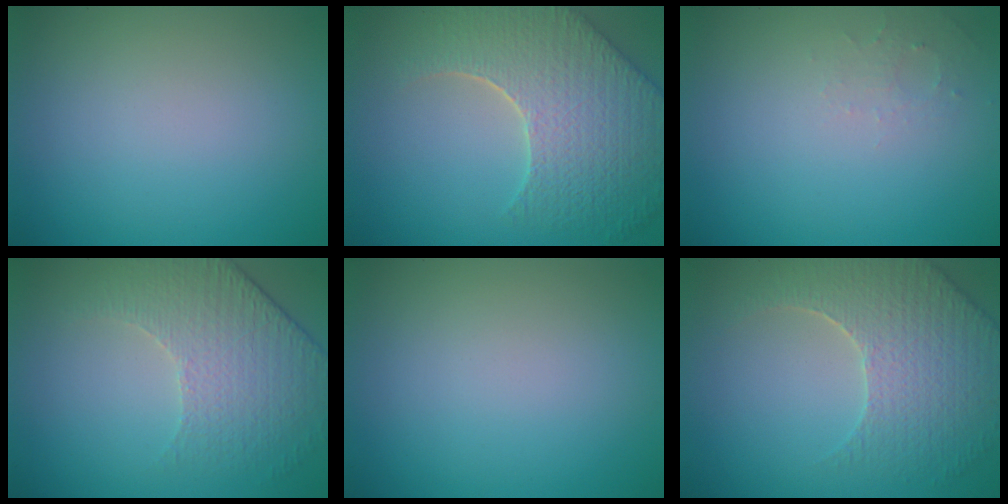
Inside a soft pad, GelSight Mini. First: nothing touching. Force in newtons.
{"total": 8.9, "press": 6.4, "slide": 6.2}
{"total": 1.2, "press": 1.2, "slide": 0.3}
{"total": 4.5, "press": 3.6, "slide": 2.7}
{"total": 0.0}
{"total": 5.1, "press": 4.6, "slide": 2.1}